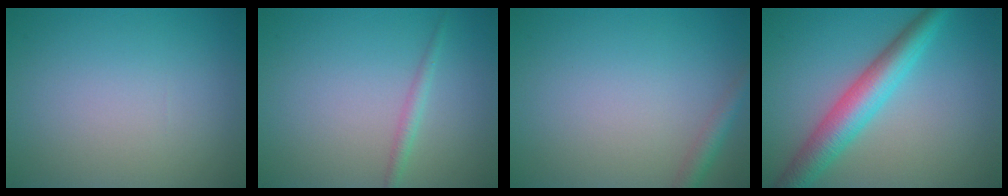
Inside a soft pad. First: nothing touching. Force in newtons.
{"total": 1.3, "press": 1.3, "slide": 0.1}
{"total": 1.8, "press": 1.8, "slide": 0.1}
{"total": 5.7, "press": 5.7, "slide": 0.0}